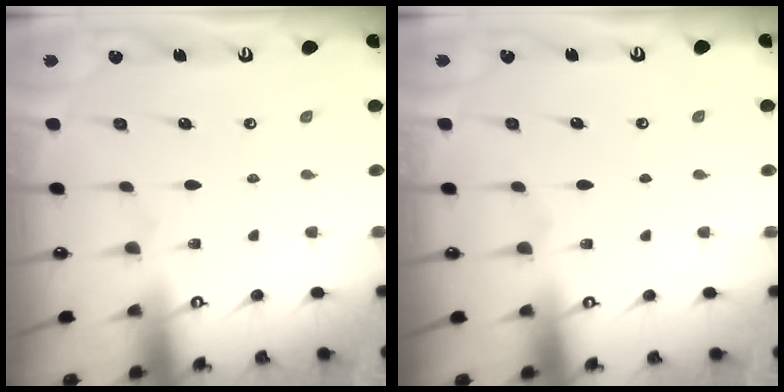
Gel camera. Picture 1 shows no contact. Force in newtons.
{"total": 0.0}